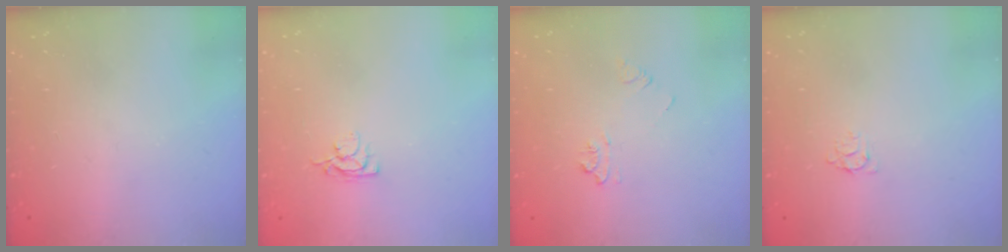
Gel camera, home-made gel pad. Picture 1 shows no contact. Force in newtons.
{"total": 3.9, "press": 3.9, "slide": 0.4}
{"total": 5.0, "press": 4.9, "slide": 0.6}
{"total": 3.6, "press": 3.5, "slide": 0.4}